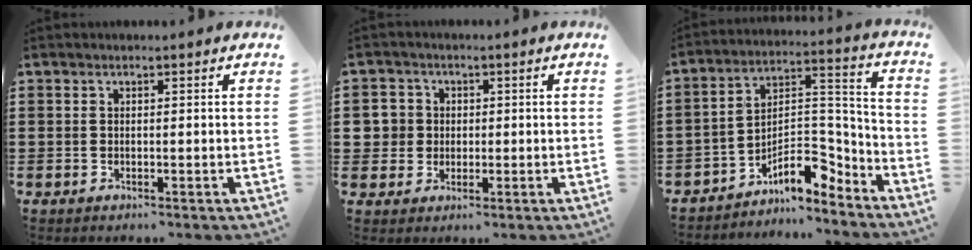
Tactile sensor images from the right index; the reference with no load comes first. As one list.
[{"total": 4.0, "force": [0.2, 3.9, 0.8], "torque": [-0.041, 0.011, -0.001]}, {"total": 9.3, "force": [-6.3, 4.2, 5.3], "torque": [-0.082, 0.003, -0.120]}]